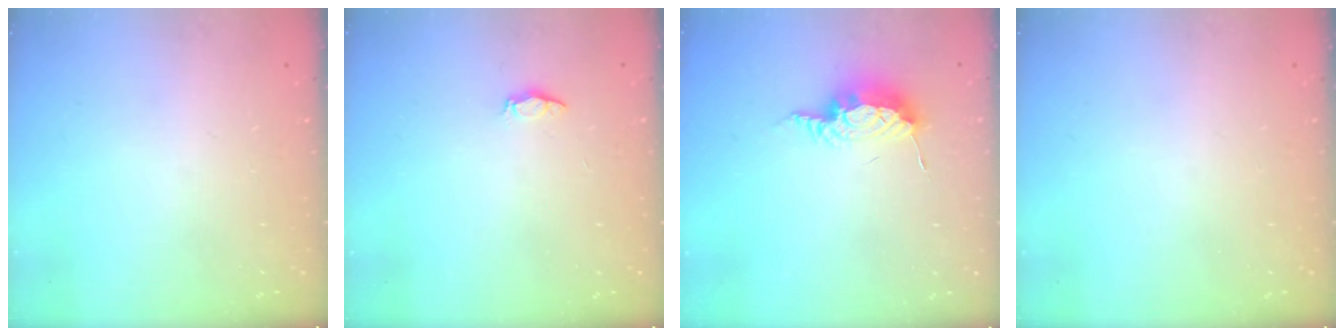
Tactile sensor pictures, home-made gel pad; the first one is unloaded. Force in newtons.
{"total": 2.5, "press": 2.5, "slide": 0.3}
{"total": 8.9, "press": 8.9, "slide": 1.0}
{"total": 0.0}